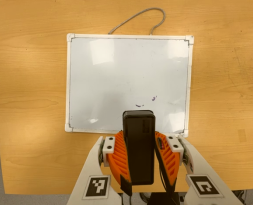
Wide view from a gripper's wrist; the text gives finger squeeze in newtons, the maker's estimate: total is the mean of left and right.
{"total": 7.7, "left": 6.7, "right": 8.8}